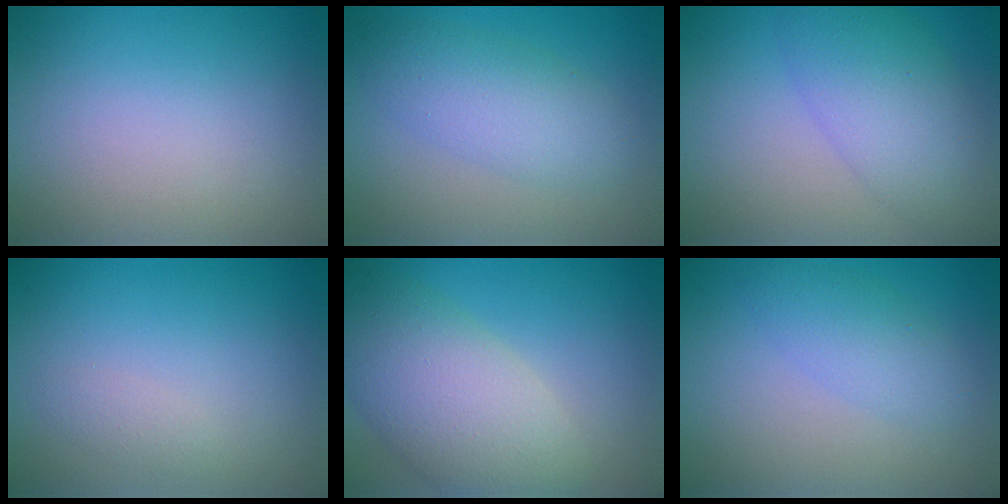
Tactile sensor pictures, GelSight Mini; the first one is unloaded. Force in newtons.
{"total": 4.5, "press": 4.5, "slide": 0.1}
{"total": 5.6, "press": 5.6, "slide": 0.3}
{"total": 1.0, "press": 1.0, "slide": 0.0}
{"total": 8.0, "press": 8.0, "slide": 0.7}
{"total": 2.7, "press": 2.7, "slide": 0.0}